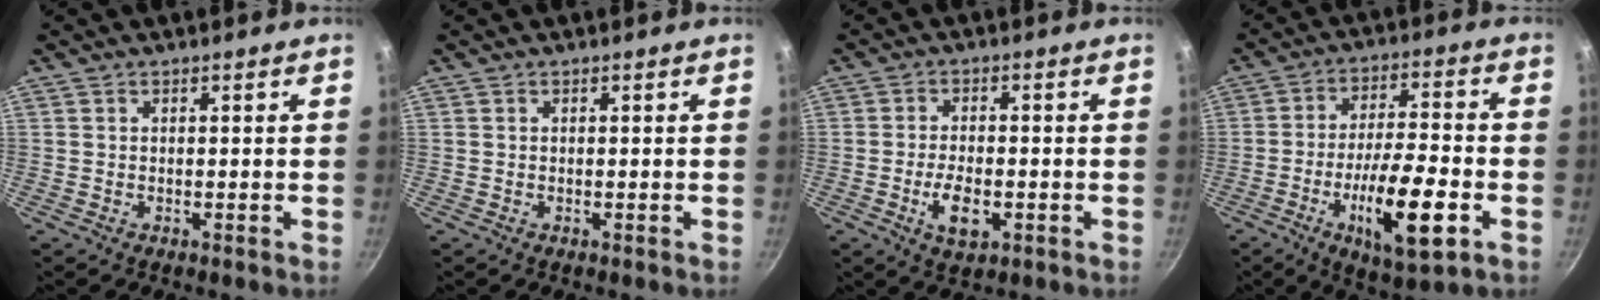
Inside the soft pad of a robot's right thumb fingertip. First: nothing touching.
{"total": 0.0}
{"total": 6.3, "force": [-1.9, 3.1, 5.1], "torque": [-0.088, 0.007, -0.031]}
{"total": 15.6, "force": [-5.6, 4.6, 13.9], "torque": [-0.236, 0.019, -0.091]}